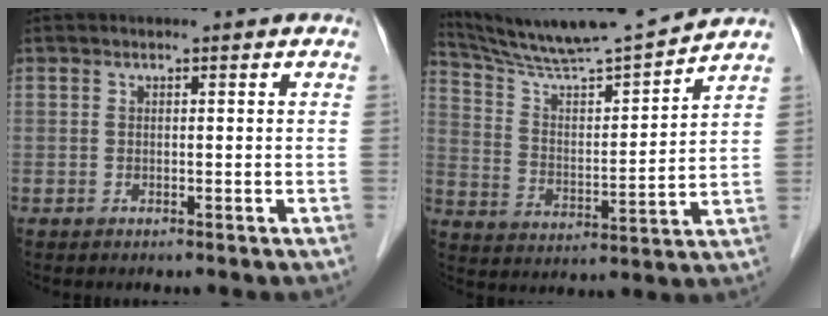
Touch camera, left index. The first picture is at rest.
{"total": 13.9, "force": [13.3, -1.4, 4.0], "torque": [-0.084, -0.011, 0.230]}